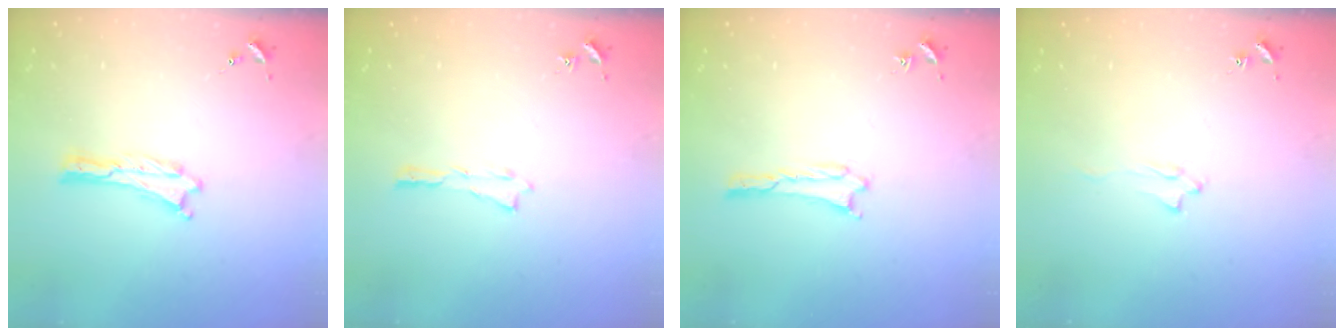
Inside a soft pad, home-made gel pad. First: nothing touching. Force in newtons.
{"total": 0.0}
{"total": 0.9, "press": 0.8, "slide": 0.1}
{"total": 1.6, "press": 1.5, "slide": 0.2}